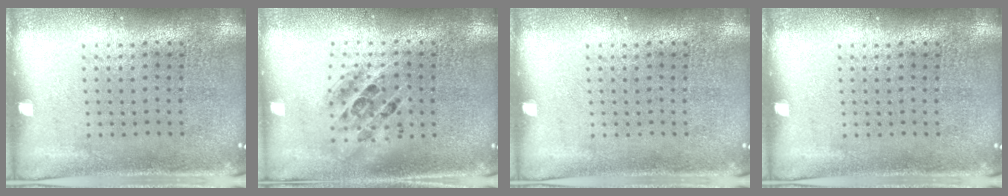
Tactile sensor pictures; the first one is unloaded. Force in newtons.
{"total": 1.4, "press": 1.3, "slide": 0.7}
{"total": 0.0}
{"total": 0.0}